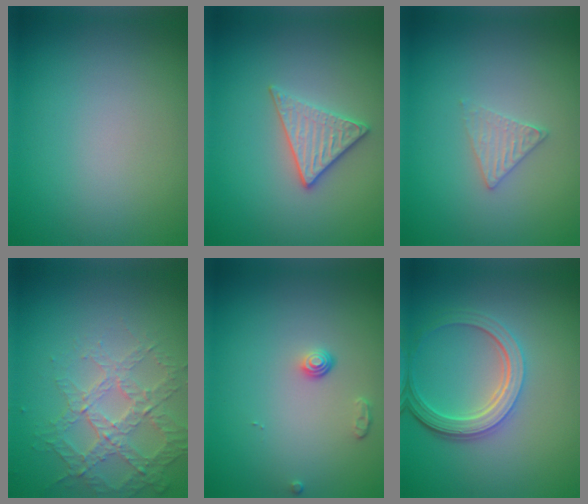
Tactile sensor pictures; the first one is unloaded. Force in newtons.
{"total": 2.7, "press": 2.6, "slide": 1.0}
{"total": 1.6, "press": 1.6, "slide": 0.2}
{"total": 3.7, "press": 3.4, "slide": 1.5}
{"total": 1.1, "press": 0.8, "slide": 0.8}
{"total": 4.8, "press": 3.7, "slide": 3.1}